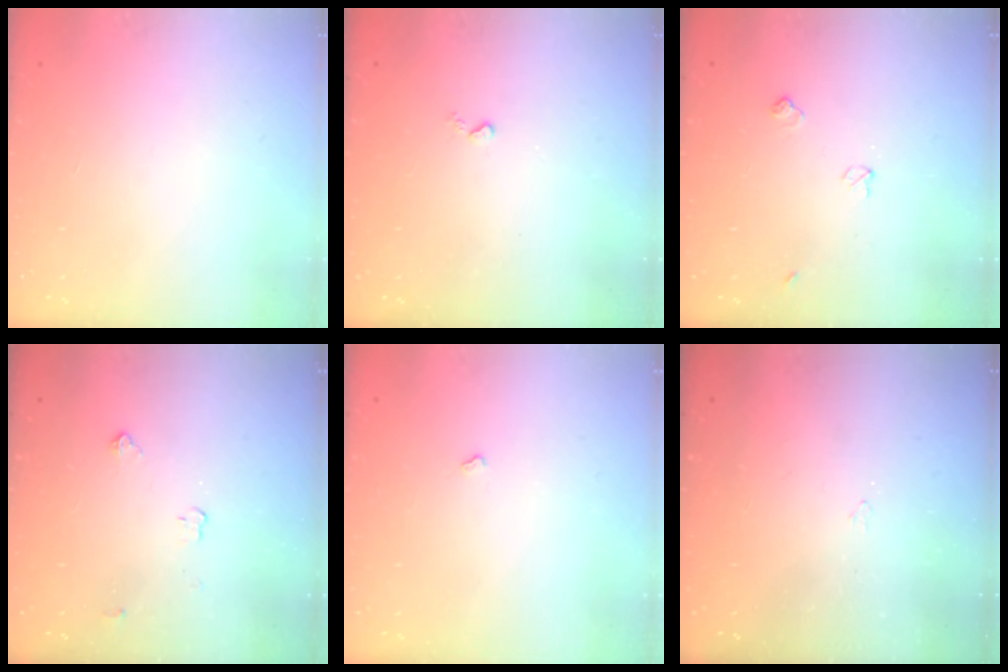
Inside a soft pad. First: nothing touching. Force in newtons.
{"total": 2.6, "press": 2.6, "slide": 0.5}
{"total": 4.6, "press": 4.6, "slide": 0.7}
{"total": 2.8, "press": 2.8, "slide": 0.4}
{"total": 1.8, "press": 1.8, "slide": 0.4}
{"total": 2.9, "press": 2.9, "slide": 0.5}